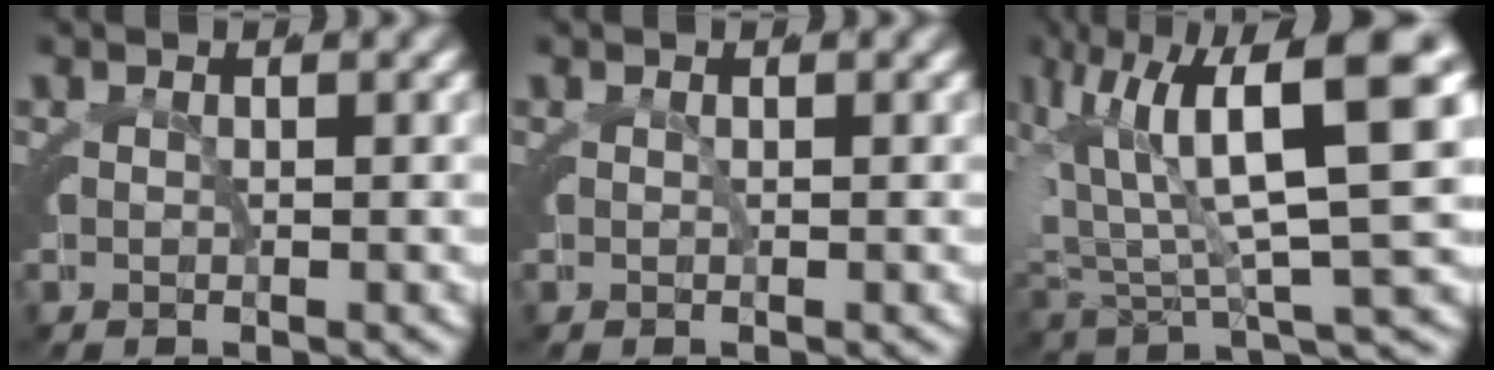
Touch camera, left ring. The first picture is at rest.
{"total": 0.0}
{"total": 12.1, "force": [2.5, 6.7, 9.7], "torque": [-0.152, 0.017, 0.036]}